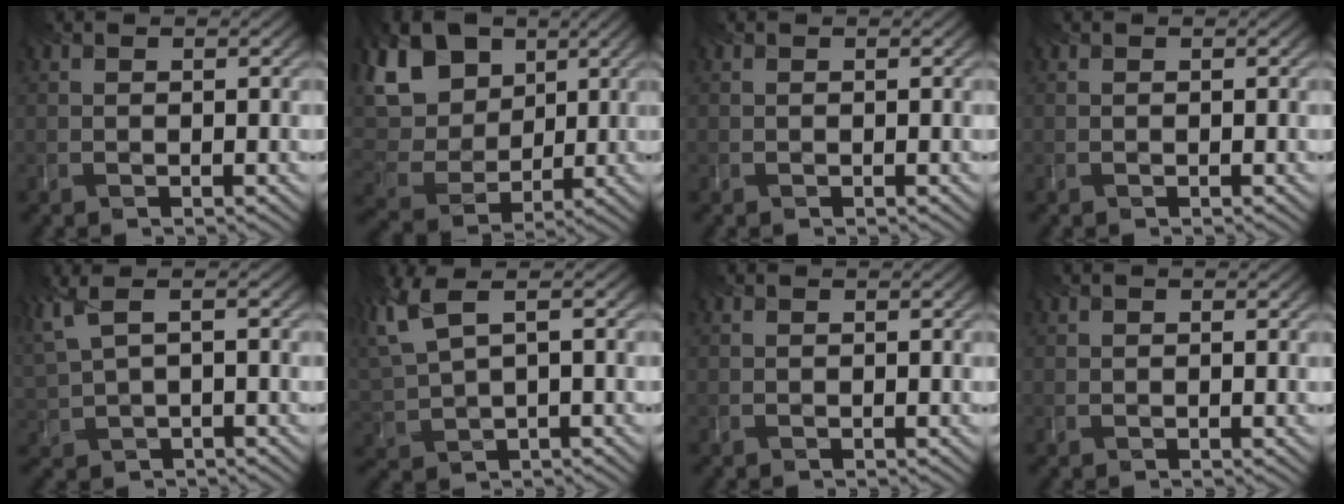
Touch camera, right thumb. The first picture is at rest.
{"total": 11.4, "force": [4.7, 8.4, 6.0], "torque": [-0.192, 0.027, 0.099]}
{"total": 0.0}
{"total": 0.0}
{"total": 4.7, "force": [2.2, 2.0, 3.6], "torque": [-0.117, 0.009, 0.064]}
{"total": 7.2, "force": [3.4, 2.9, 5.6], "torque": [-0.172, 0.011, 0.087]}
{"total": 0.0}
{"total": 0.6, "force": [0.4, 0.3, 0.4], "torque": [0.001, 0.006, 0.004]}